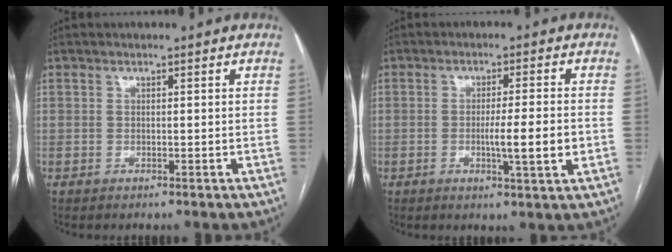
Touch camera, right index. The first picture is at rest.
{"total": 6.7, "force": [-1.4, -0.1, 6.5], "torque": [-0.103, -0.010, -0.022]}